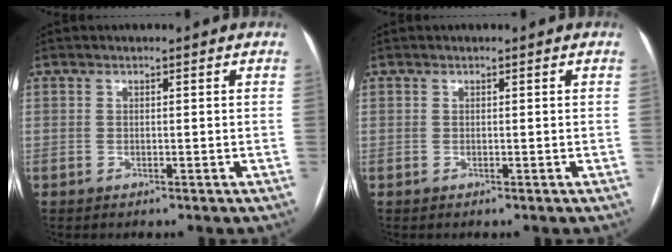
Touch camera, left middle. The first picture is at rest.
{"total": 0.0}